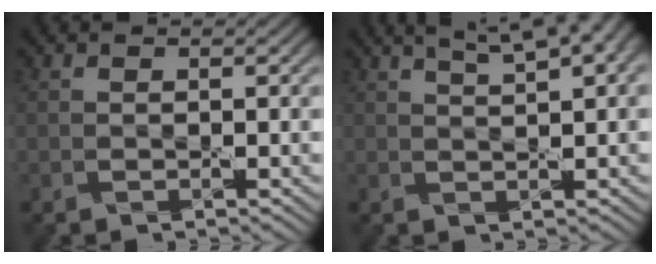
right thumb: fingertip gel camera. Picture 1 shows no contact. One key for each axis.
{"total": 8.2, "fx": 4.8, "fy": 2.2, "fz": 6.2, "tx": -0.086, "ty": 0.029, "tz": 0.053}